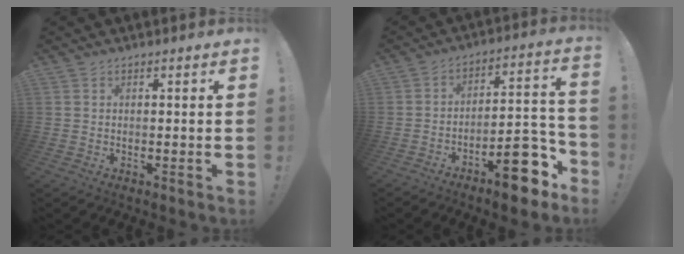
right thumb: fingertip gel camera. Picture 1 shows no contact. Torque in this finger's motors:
{"motor_torque": [2.32, 0.97, 0.96, -1.02, 0.36]}